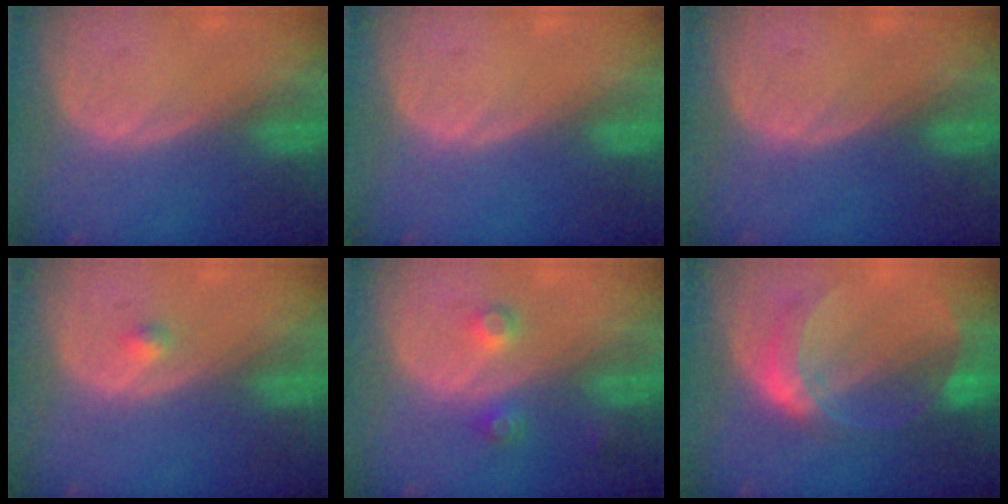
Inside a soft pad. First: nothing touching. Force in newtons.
{"total": 0.0}
{"total": 0.0}
{"total": 1.0, "press": 1.0, "slide": 0.1}
{"total": 3.5, "press": 3.3, "slide": 1.4}
{"total": 7.6, "press": 6.7, "slide": 3.5}